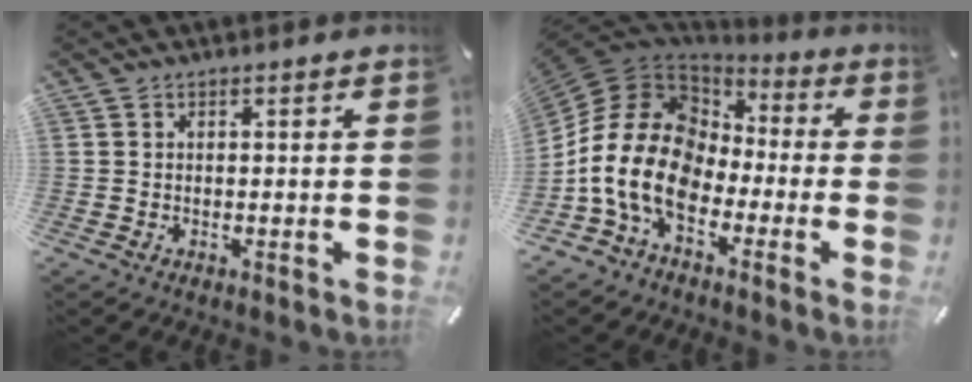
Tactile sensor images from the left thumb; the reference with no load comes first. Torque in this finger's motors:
{"motor_torque": [0.14, 2.49, 2.30, 0.47, 0.76]}